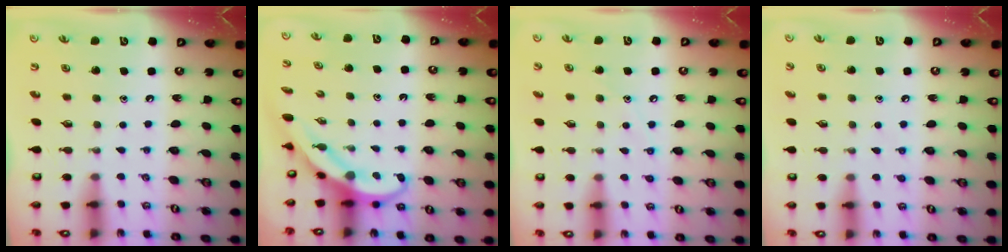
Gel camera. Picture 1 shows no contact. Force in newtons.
{"total": 4.0, "press": 4.0, "slide": 0.4}
{"total": 5.9, "press": 5.8, "slide": 0.8}
{"total": 4.4, "press": 4.3, "slide": 0.6}